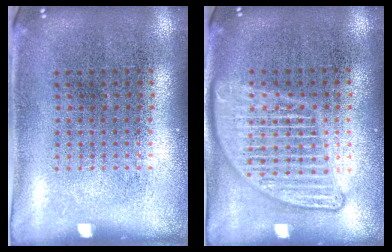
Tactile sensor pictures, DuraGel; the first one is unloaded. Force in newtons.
{"total": 2.1, "press": 2.1, "slide": 0.2}